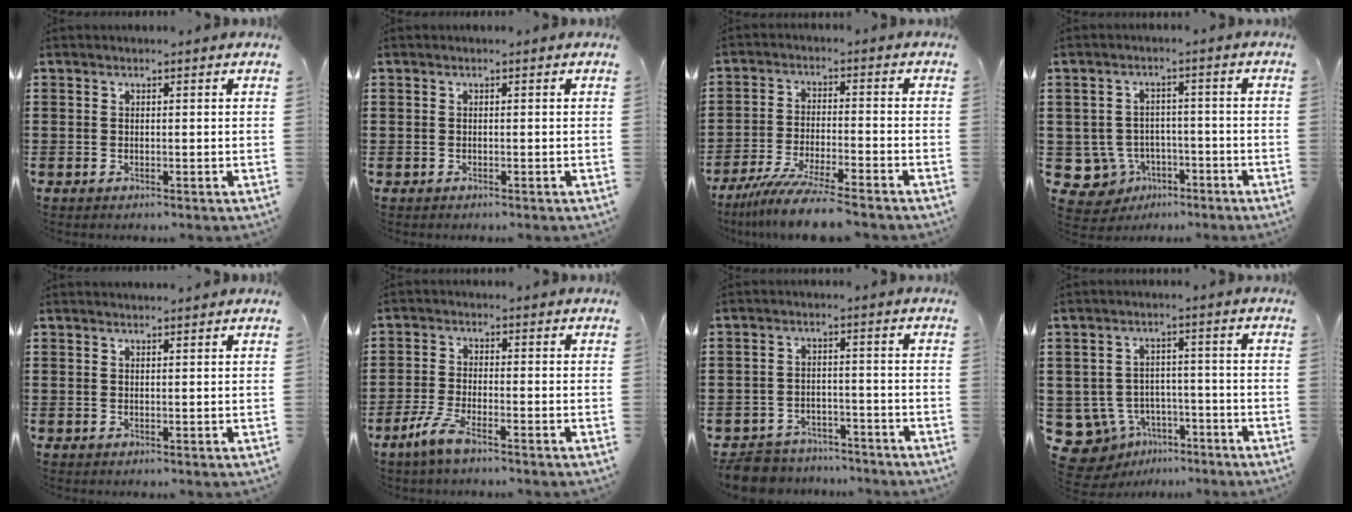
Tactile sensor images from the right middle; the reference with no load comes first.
{"total": 0.0}
{"total": 7.5, "force": [-6.6, -0.2, 3.6], "torque": [-0.077, -0.013, -0.126]}
{"total": 5.1, "force": [-2.5, 4.1, 1.7], "torque": [-0.062, 0.003, -0.050]}
{"total": 0.8, "force": [0.8, -0.1, 0.1], "torque": [-0.003, -0.002, 0.016]}
{"total": 4.4, "force": [-3.1, 0.5, 3.2], "torque": [-0.079, -0.010, -0.062]}
{"total": 5.4, "force": [-5.3, 1.2, 0.5], "torque": [-0.021, 0.009, -0.108]}
{"total": 6.7, "force": [-4.8, 4.4, 1.7], "torque": [-0.068, 0.013, -0.095]}